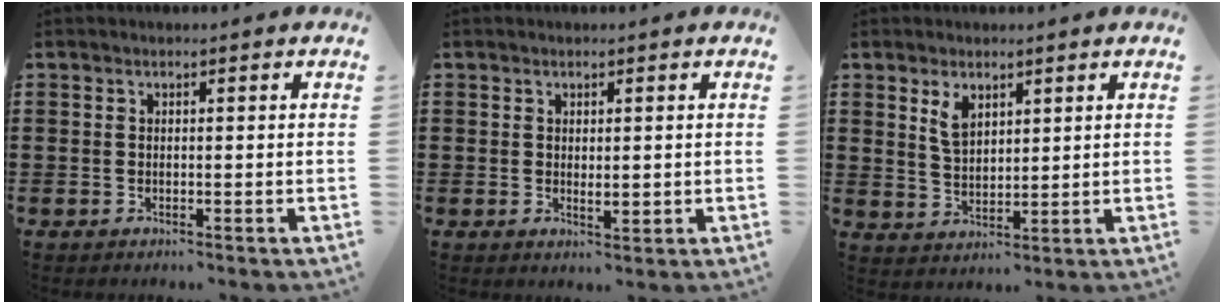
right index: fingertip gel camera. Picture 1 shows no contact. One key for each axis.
{"total": 1.4, "fx": 0.2, "fy": 0.5, "fz": 1.3, "tx": -0.025, "ty": 0.000, "tz": 0.005}
{"total": 3.9, "fx": 2.3, "fy": 2.2, "fz": 2.3, "tx": -0.055, "ty": 0.005, "tz": 0.042}